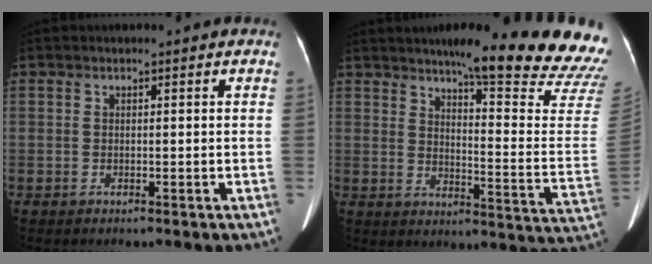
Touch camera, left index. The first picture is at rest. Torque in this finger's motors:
{"motor_torque": [0.95, -1.19, 0.23, 0.05]}